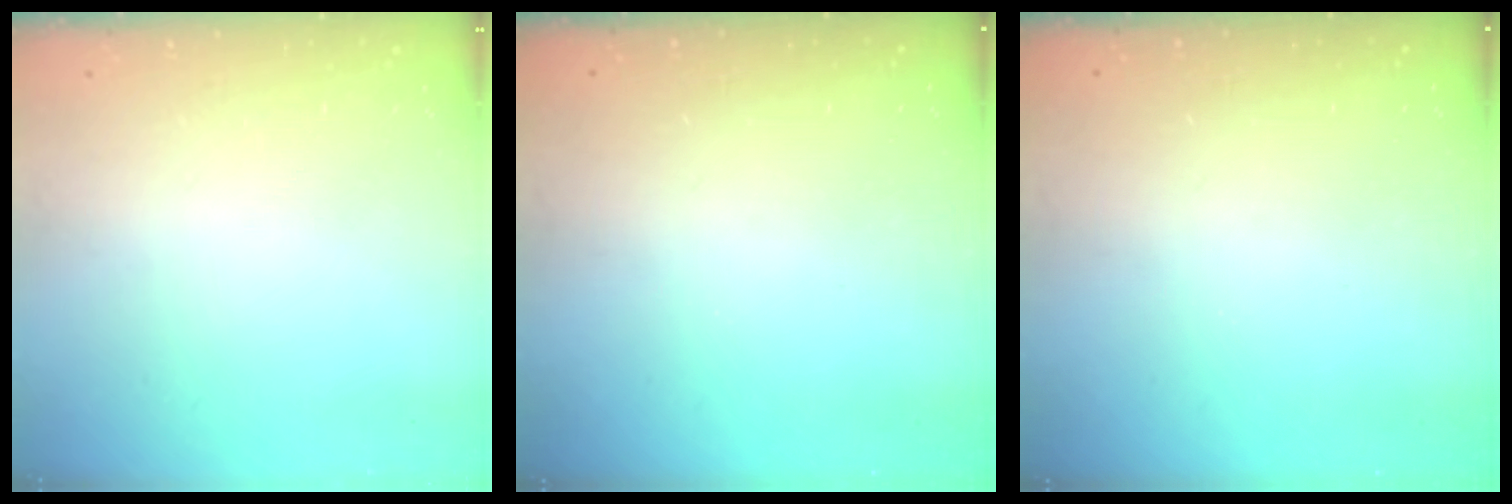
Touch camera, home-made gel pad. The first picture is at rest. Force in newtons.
{"total": 3.0, "press": 3.0, "slide": 0.2}
{"total": 3.0, "press": 3.0, "slide": 0.2}